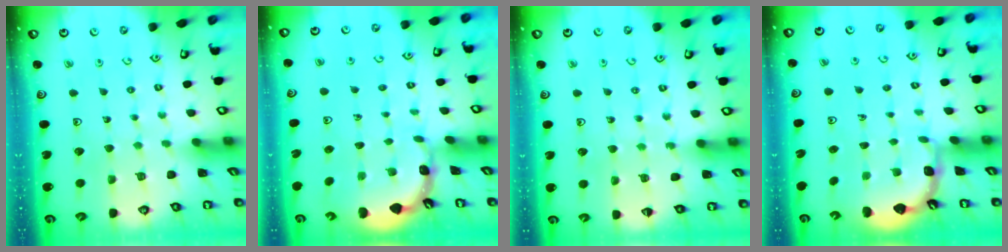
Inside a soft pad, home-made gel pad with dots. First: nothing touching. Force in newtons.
{"total": 1.7, "press": 1.7, "slide": 0.1}
{"total": 6.7, "press": 6.4, "slide": 1.8}
{"total": 2.1, "press": 2.1, "slide": 0.2}